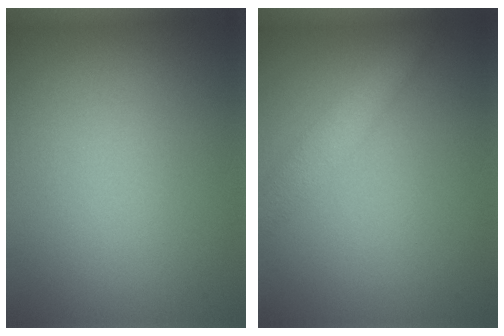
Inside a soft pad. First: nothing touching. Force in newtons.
{"total": 2.9, "press": 2.9, "slide": 0.1}